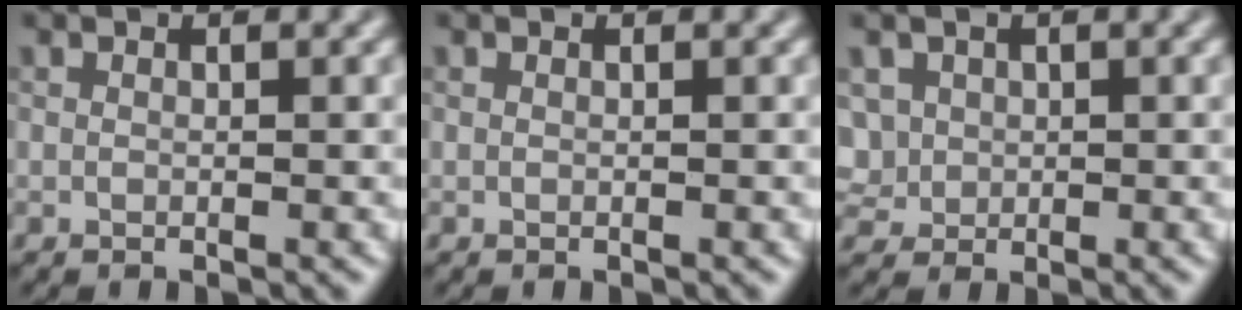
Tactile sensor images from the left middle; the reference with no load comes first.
{"total": 0.0}
{"total": 2.2, "force": [0.6, 2.0, 0.6], "torque": [-0.024, 0.004, 0.024]}